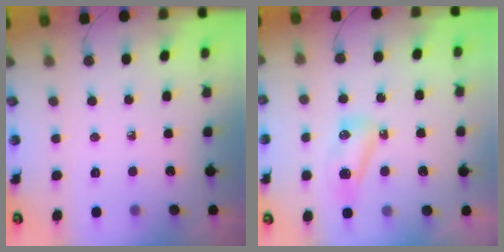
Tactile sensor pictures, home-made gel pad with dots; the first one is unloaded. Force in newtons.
{"total": 7.5, "press": 7.5, "slide": 0.9}